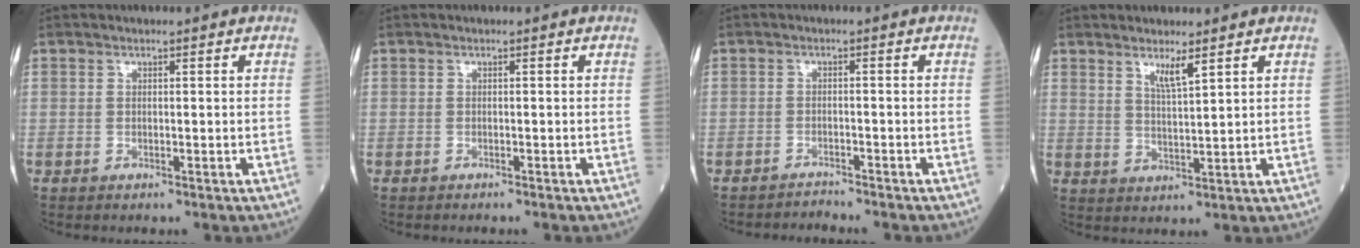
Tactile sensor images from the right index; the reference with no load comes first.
{"total": 0.8, "force": [-0.8, 0.0, 0.3], "torque": [-0.002, 0.000, -0.010]}
{"total": 2.0, "force": [-1.8, -0.5, -0.8], "torque": [0.017, -0.012, -0.028]}
{"total": 3.6, "force": [2.5, 0.0, 2.6], "torque": [-0.051, -0.012, 0.048]}